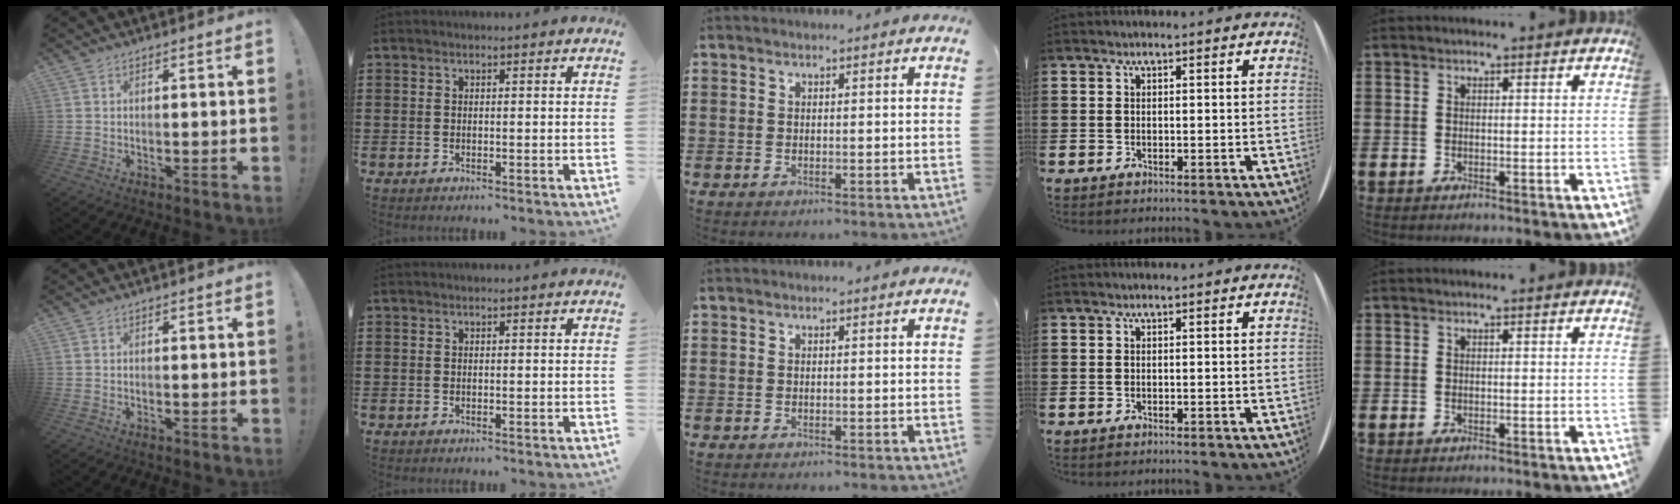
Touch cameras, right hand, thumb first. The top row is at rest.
{}